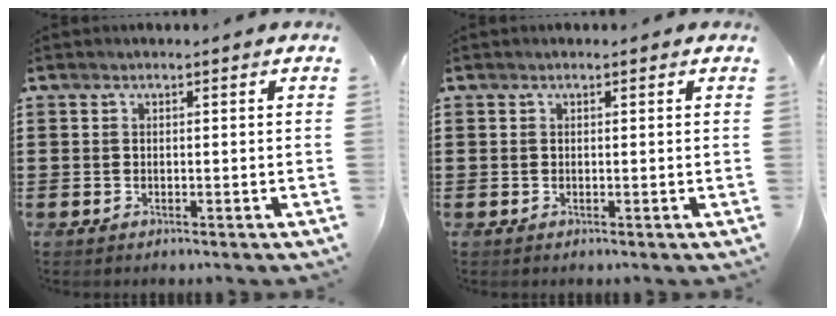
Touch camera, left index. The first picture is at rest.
{"total": 0.0}